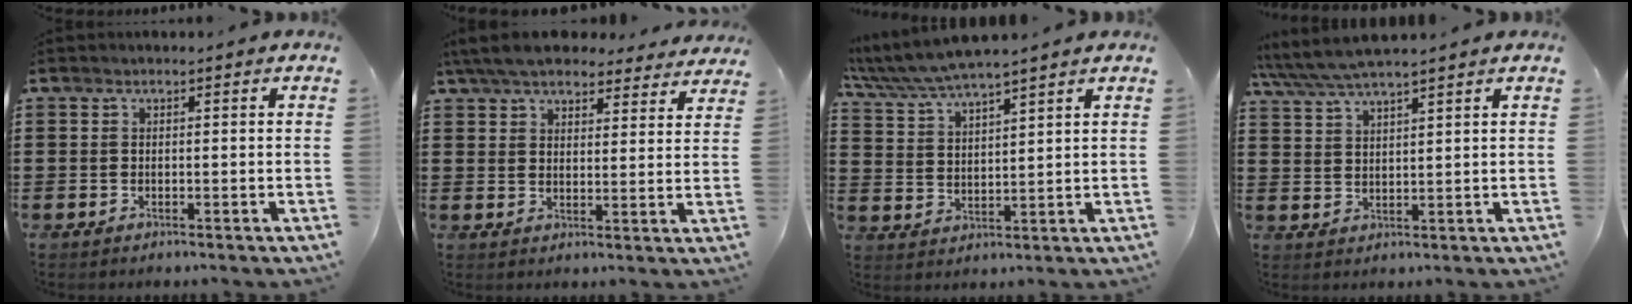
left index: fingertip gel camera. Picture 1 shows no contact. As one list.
[{"total": 6.8, "force": [6.2, 1.4, 2.5], "torque": [-0.071, -0.016, 0.114]}, {"total": 5.3, "force": [4.9, 0.1, 1.9], "torque": [-0.055, -0.024, 0.086]}, {"total": 4.5, "force": [4.1, 0.3, 2.0], "torque": [-0.050, -0.013, 0.072]}]